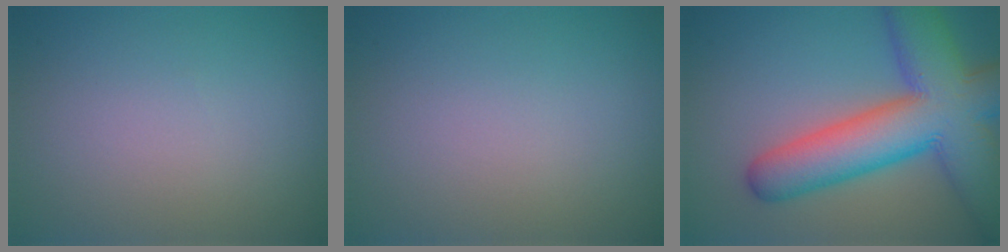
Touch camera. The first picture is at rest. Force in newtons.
{"total": 0.0}
{"total": 12.6, "press": 12.6, "slide": 0.4}